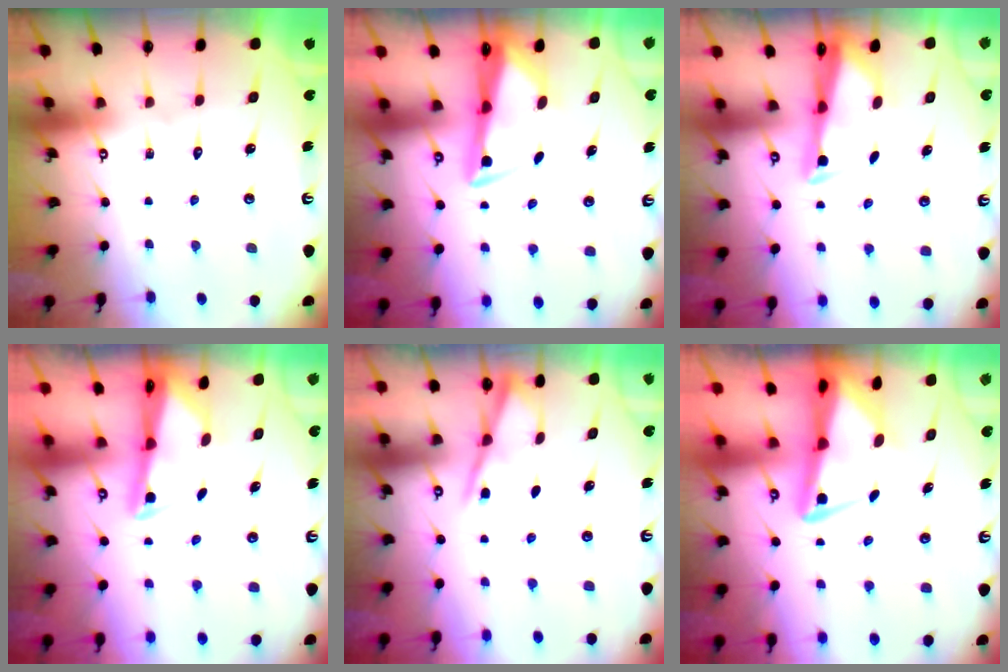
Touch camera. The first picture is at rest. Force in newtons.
{"total": 3.0, "press": 2.8, "slide": 0.9}
{"total": 2.9, "press": 2.8, "slide": 0.7}
{"total": 1.9, "press": 1.9, "slide": 0.3}
{"total": 3.3, "press": 3.3, "slide": 0.3}
{"total": 3.6, "press": 3.5, "slide": 0.8}